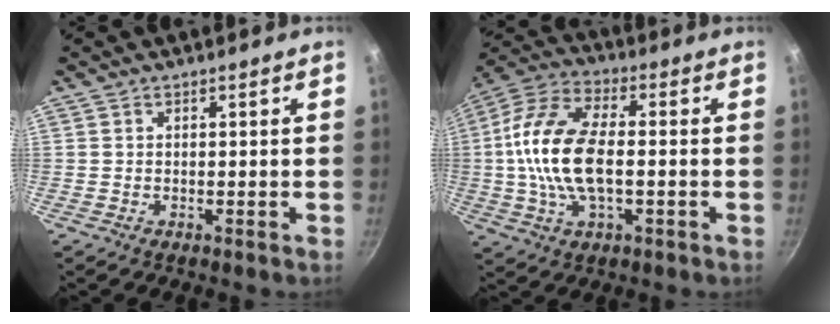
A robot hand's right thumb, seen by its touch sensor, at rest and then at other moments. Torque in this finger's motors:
{"motor_torque": [0.84, 0.59, 1.94, -0.80, 0.60]}